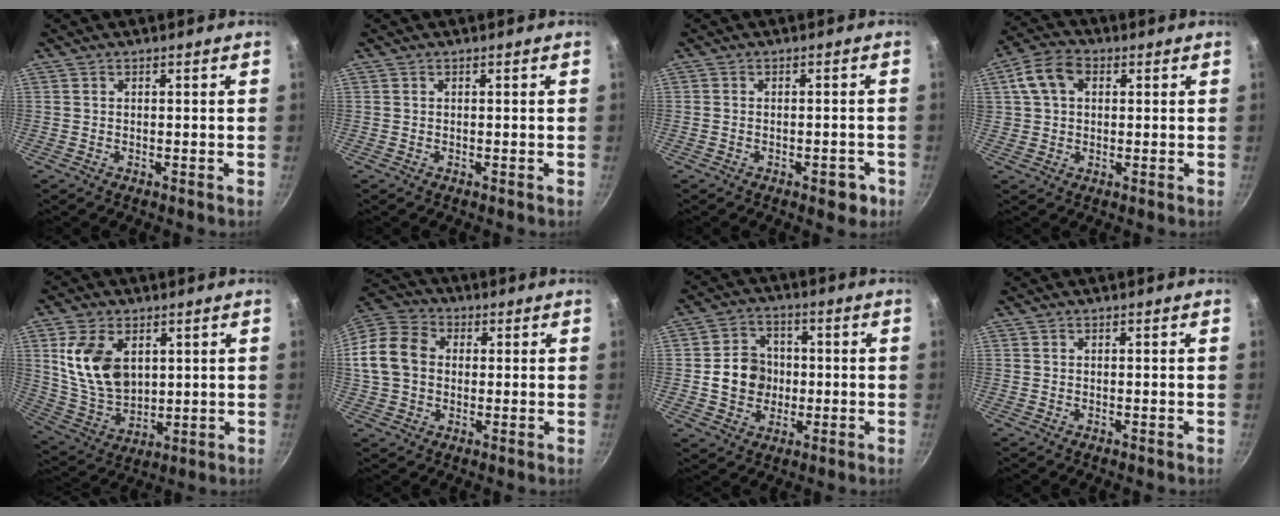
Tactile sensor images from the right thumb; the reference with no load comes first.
{"total": 0.0}
{"total": 3.8, "force": [-1.9, 1.9, 2.7], "torque": [-0.020, 0.019, -0.016]}
{"total": 8.0, "force": [2.2, 5.8, 5.1], "torque": [-0.085, 0.015, 0.031]}
{"total": 14.1, "force": [3.9, 9.4, 9.7], "torque": [-0.161, -0.026, 0.089]}
{"total": 13.0, "force": [1.0, 10.4, 7.7], "torque": [-0.126, 0.025, 0.003]}
{"total": 9.3, "force": [-0.4, 8.2, 4.4], "torque": [-0.042, 0.014, -0.012]}
{"total": 0.0}